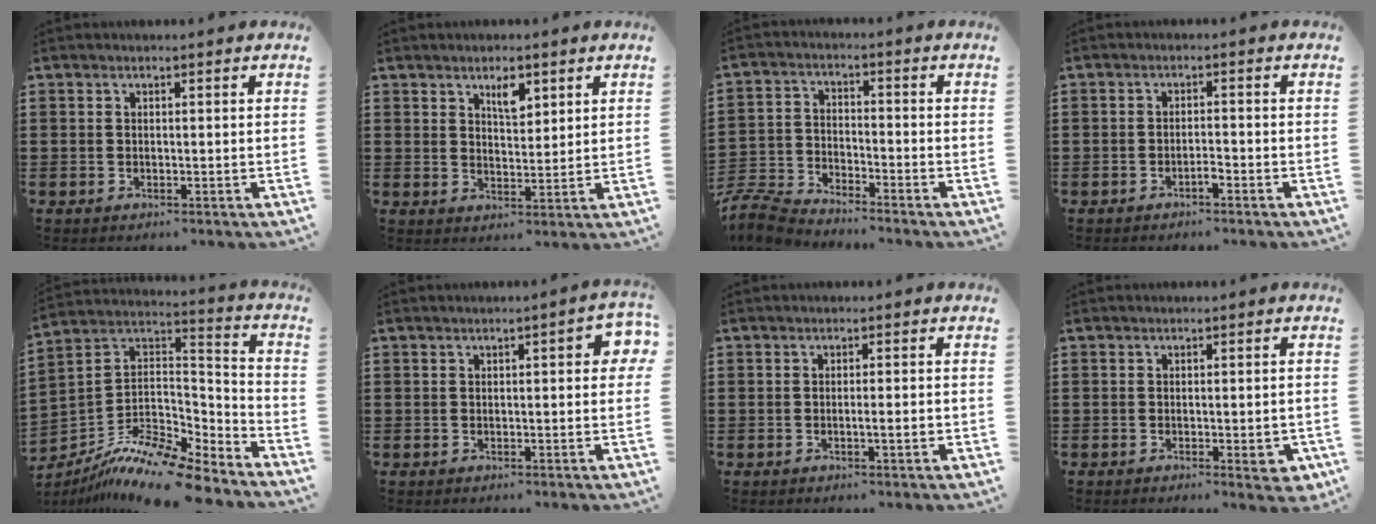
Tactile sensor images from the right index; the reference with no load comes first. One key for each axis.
{"total": 3.6, "fx": 2.3, "fy": 1.5, "fz": 2.4, "tx": -0.037, "ty": -0.001, "tz": 0.038}
{"total": 5.7, "fx": -5.6, "fy": 0.6, "fz": 0.8, "tx": -0.039, "ty": -0.001, "tz": -0.119}
{"total": 1.7, "fx": -1.3, "fy": 0.4, "fz": 1.0, "tx": -0.022, "ty": -0.002, "tz": -0.024}
{"total": 12.8, "fx": -10.8, "fy": 2.6, "fz": 6.3, "tx": -0.115, "ty": 0.023, "tz": -0.207}
{"total": 2.7, "fx": 0.3, "fy": 0.6, "fz": 2.6, "tx": -0.040, "ty": 0.002, "tz": 0.001}
{"total": 1.8, "fx": -0.5, "fy": 0.1, "fz": 1.7, "tx": -0.028, "ty": -0.005, "tz": -0.009}
{"total": 2.6, "fx": -1.2, "fy": 0.9, "fz": 2.1, "tx": -0.032, "ty": 0.001, "tz": -0.019}